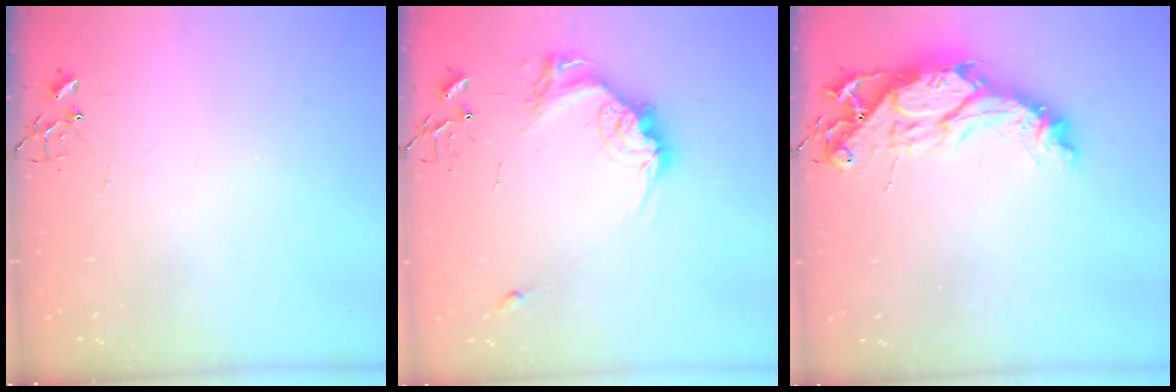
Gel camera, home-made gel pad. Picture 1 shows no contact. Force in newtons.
{"total": 17.4, "press": 17.3, "slide": 1.4}
{"total": 14.8, "press": 14.7, "slide": 1.3}